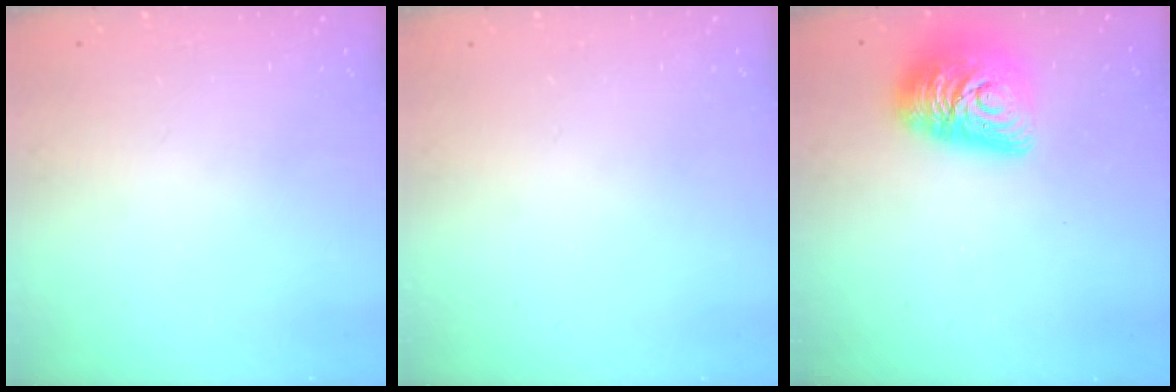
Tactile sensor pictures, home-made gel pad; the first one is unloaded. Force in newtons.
{"total": 0.0}
{"total": 13.8, "press": 13.8, "slide": 1.3}